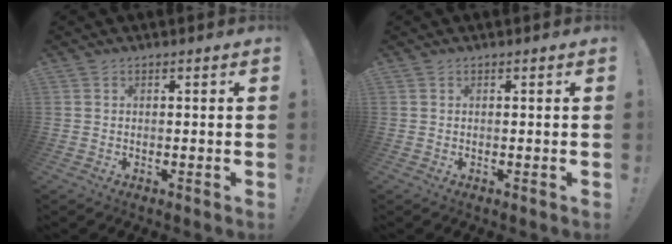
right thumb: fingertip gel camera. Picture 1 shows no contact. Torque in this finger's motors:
{"motor_torque": [0.00, 0.01, -0.11, 0.11, 0.06]}